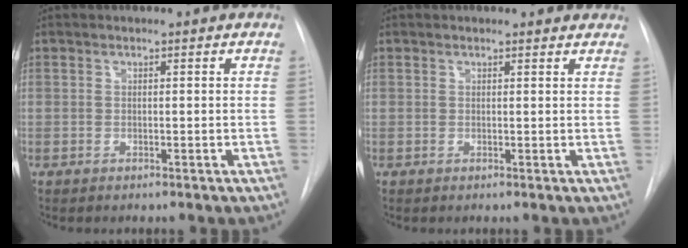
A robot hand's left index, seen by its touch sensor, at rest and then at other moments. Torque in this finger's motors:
{"motor_torque": [0.87, -0.97, 0.05, 0.00]}